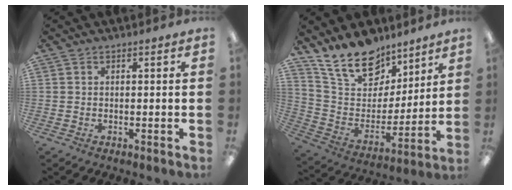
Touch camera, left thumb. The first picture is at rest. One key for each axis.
{"total": 17.3, "fx": 13.4, "fy": 9.3, "fz": 5.8, "tx": -0.117, "ty": -0.087, "tz": 0.251}